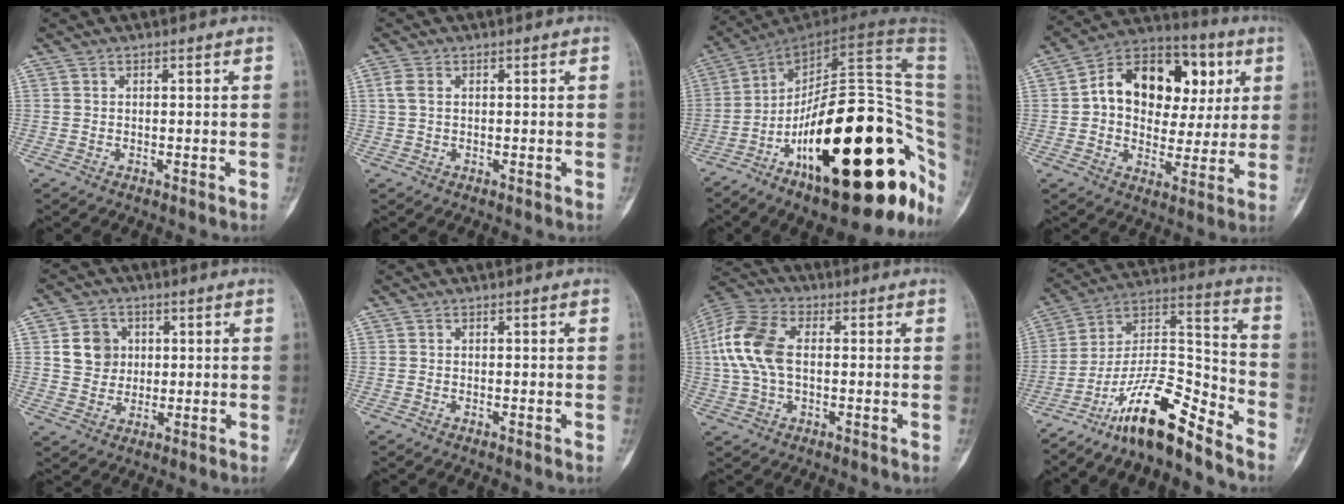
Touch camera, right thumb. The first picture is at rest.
{"total": 2.4, "force": [0.6, 1.5, 1.7], "torque": [-0.049, 0.006, 0.012]}
{"total": 34.6, "force": [-9.6, 12.4, 30.8], "torque": [-0.364, 0.064, -0.140]}
{"total": 19.7, "force": [4.5, 13.8, 13.3], "torque": [-0.159, 0.020, 0.068]}
{"total": 6.9, "force": [1.5, 6.1, 2.7], "torque": [-0.018, -0.004, 0.028]}
{"total": 0.0}
{"total": 12.6, "force": [0.8, 7.5, 10.0], "torque": [-0.226, 0.025, 0.010]}
{"total": 16.0, "force": [-12.3, 3.6, 9.5], "torque": [-0.160, 0.109, -0.220]}